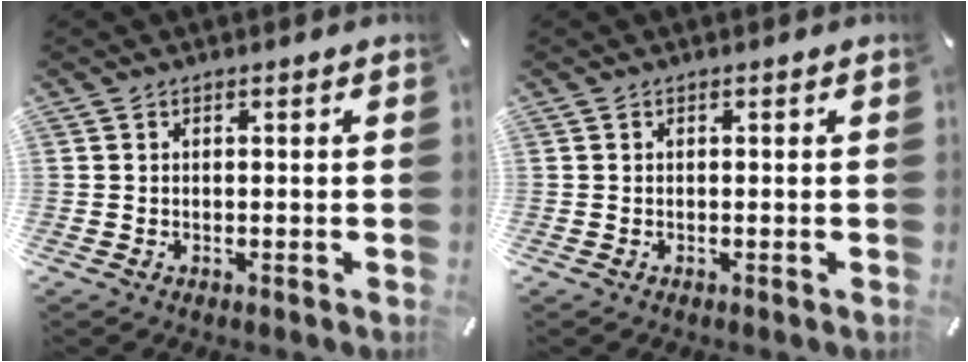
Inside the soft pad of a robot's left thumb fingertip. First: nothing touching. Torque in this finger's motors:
{"motor_torque": [0.00, 0.00, -0.01, 0.01, 0.00]}